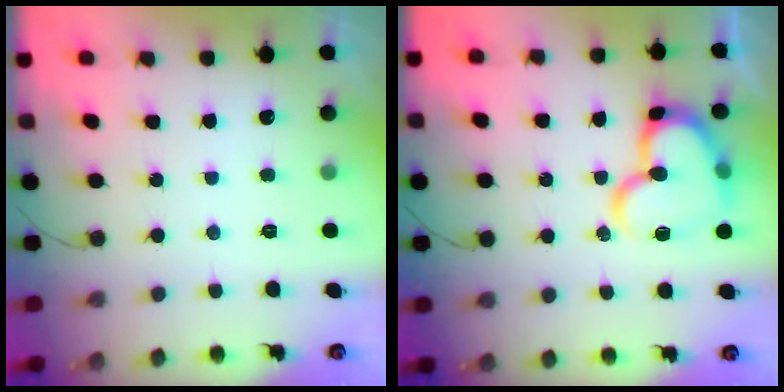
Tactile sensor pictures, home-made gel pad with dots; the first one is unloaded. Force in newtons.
{"total": 17.9, "press": 17.8, "slide": 1.9}